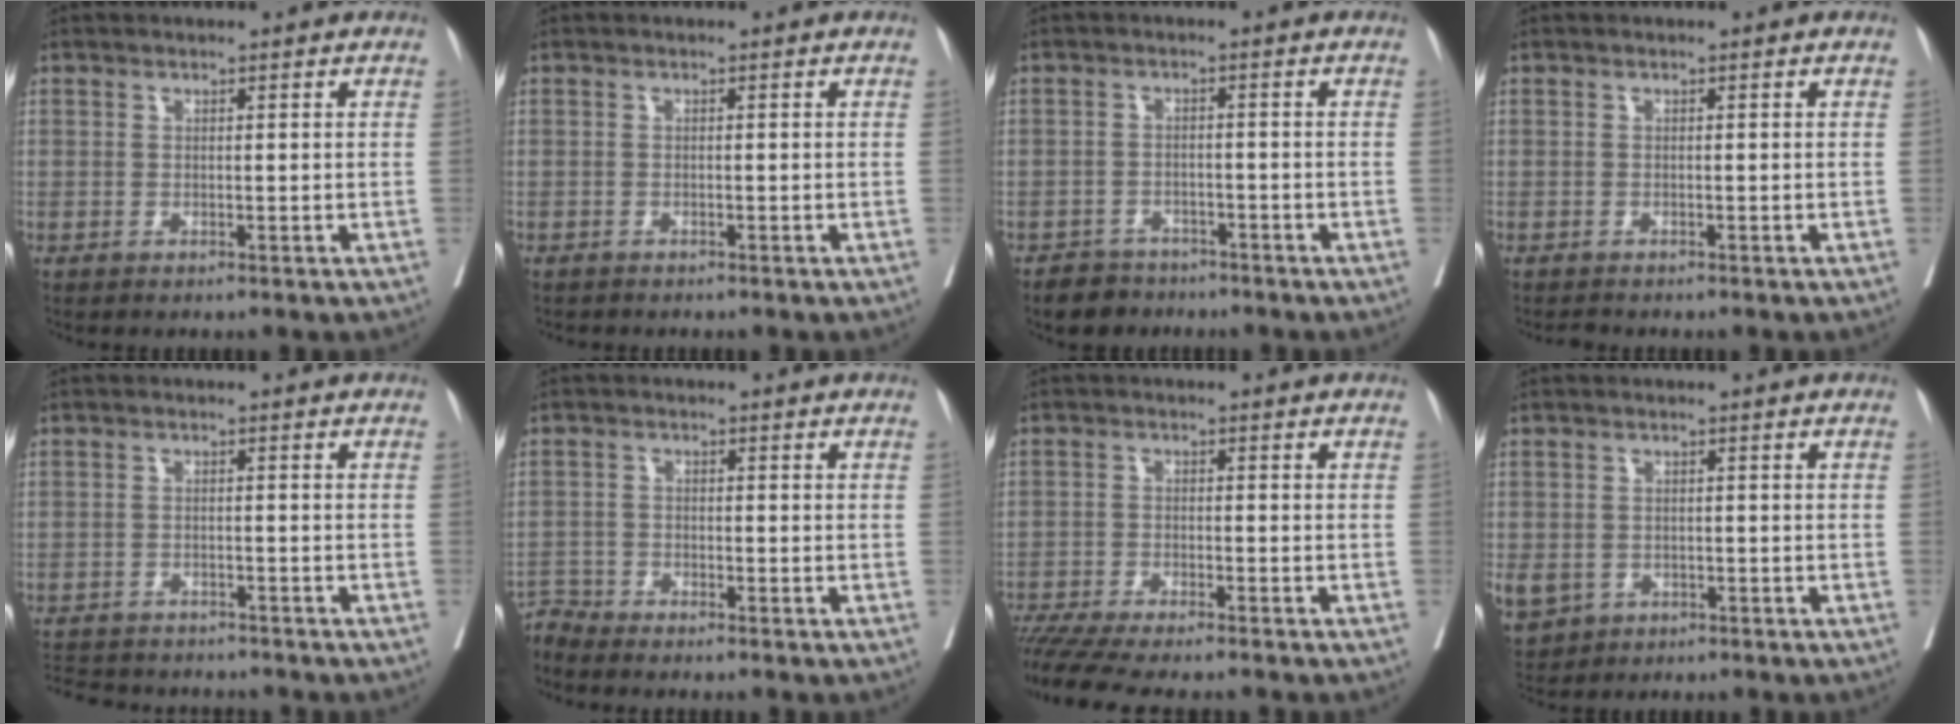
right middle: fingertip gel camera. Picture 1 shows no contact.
{"total": 0.9, "force": [-0.8, 0.3, 0.2], "torque": [-0.013, -0.002, -0.017]}
{"total": 4.5, "force": [-3.8, 2.4, 0.4], "torque": [-0.009, 0.002, -0.064]}
{"total": 0.8, "force": [-0.8, 0.1, 0.1], "torque": [-0.008, -0.005, -0.013]}
{"total": 11.3, "force": [-10.3, 3.1, 3.6], "torque": [-0.084, -0.002, -0.144]}
{"total": 3.1, "force": [-2.9, -0.7, -0.8], "torque": [0.016, -0.013, -0.058]}
{"total": 12.5, "force": [-11.0, 0.8, 5.9], "torque": [-0.093, -0.015, -0.174]}
{"total": 13.3, "force": [-5.3, 10.9, 5.4], "torque": [-0.175, -0.010, -0.069]}